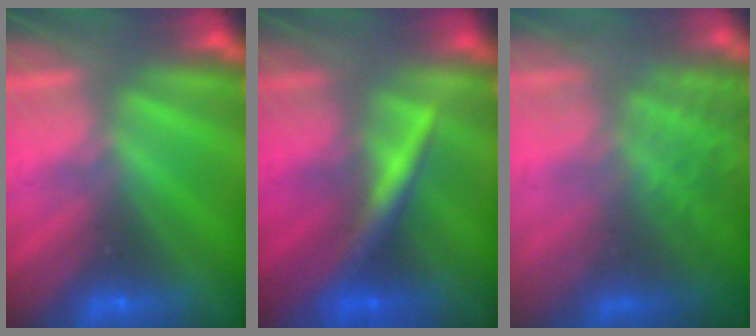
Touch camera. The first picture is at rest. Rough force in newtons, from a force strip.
{"total": 2.3}
{"total": 11.4}